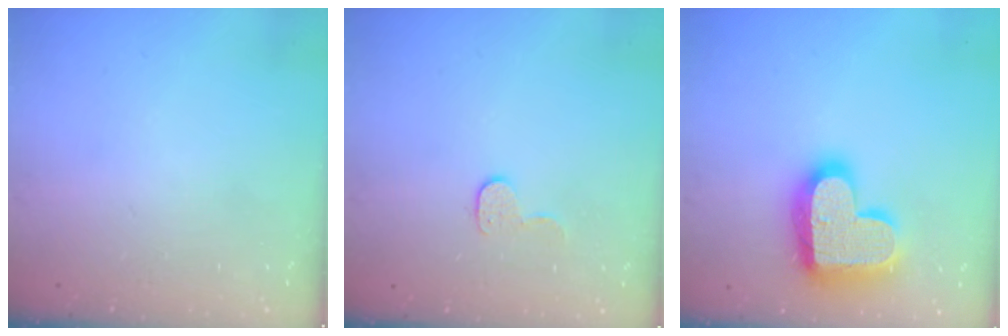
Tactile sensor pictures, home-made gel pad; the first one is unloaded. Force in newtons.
{"total": 5.7, "press": 5.7, "slide": 0.3}
{"total": 21.4, "press": 21.4, "slide": 1.3}